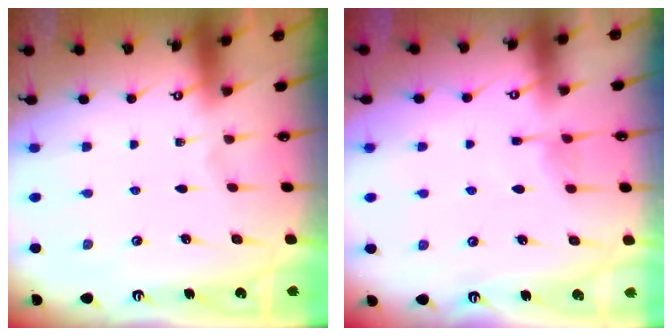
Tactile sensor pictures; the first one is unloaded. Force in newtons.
{"total": 6.0, "press": 6.0, "slide": 0.6}